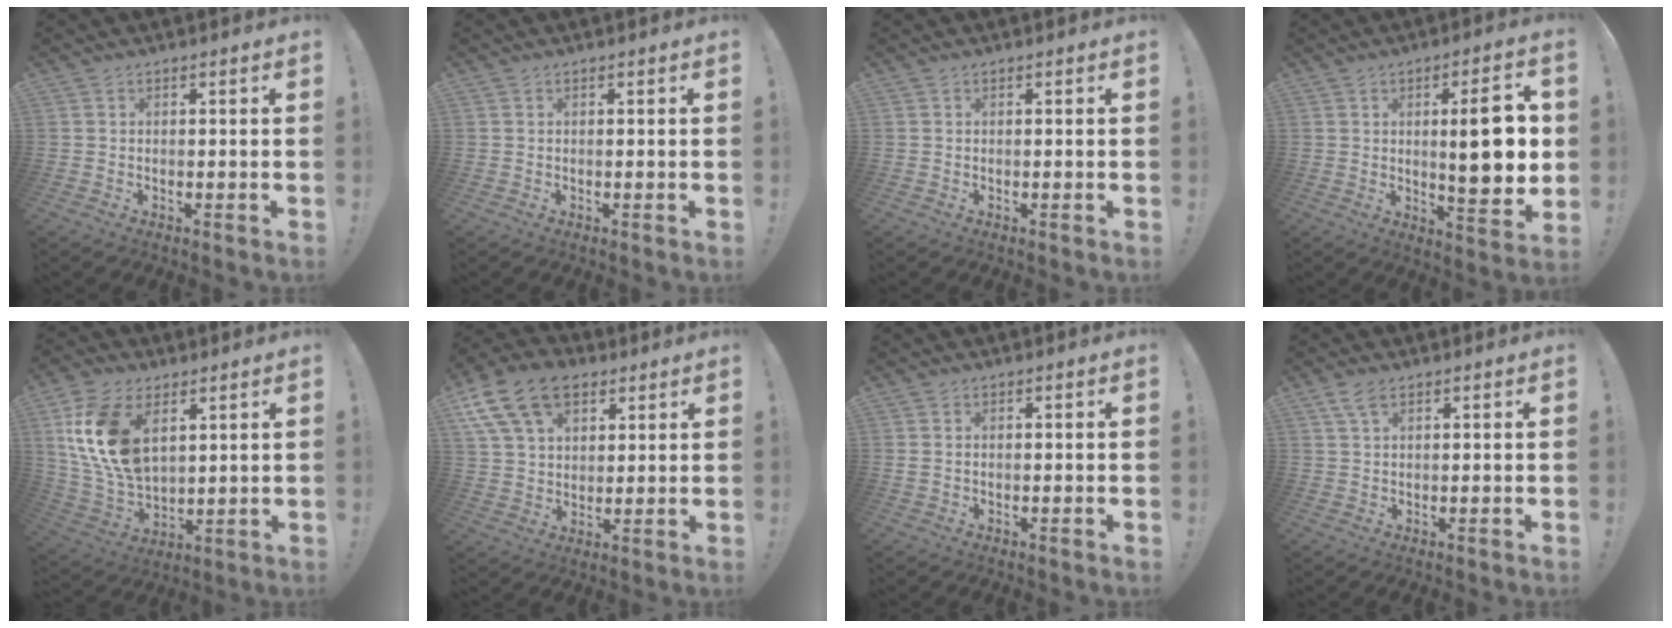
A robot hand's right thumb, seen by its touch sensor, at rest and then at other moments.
{"total": 0.0}
{"total": 0.0}
{"total": 13.9, "force": [1.4, 3.5, 13.4], "torque": [-0.184, -0.009, 0.015]}
{"total": 17.5, "force": [6.7, 10.9, 11.9], "torque": [-0.246, -0.026, 0.126]}
{"total": 16.9, "force": [8.6, 11.0, 9.5], "torque": [-0.170, -0.034, 0.162]}
{"total": 1.0, "force": [0.6, 0.5, 0.5], "torque": [-0.005, 0.000, 0.009]}
{"total": 4.2, "force": [2.4, 1.8, 2.9], "torque": [-0.057, -0.002, 0.046]}